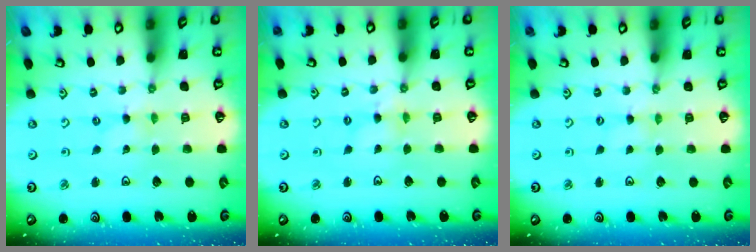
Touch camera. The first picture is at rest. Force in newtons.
{"total": 2.0, "press": 2.0, "slide": 0.2}
{"total": 0.0}